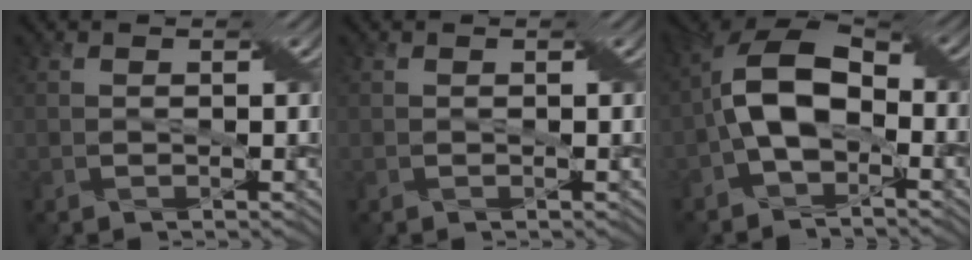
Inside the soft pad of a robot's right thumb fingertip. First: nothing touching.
{"total": 0.0}
{"total": 9.7, "force": [-1.9, 5.8, 7.4], "torque": [-0.156, 0.013, -0.052]}